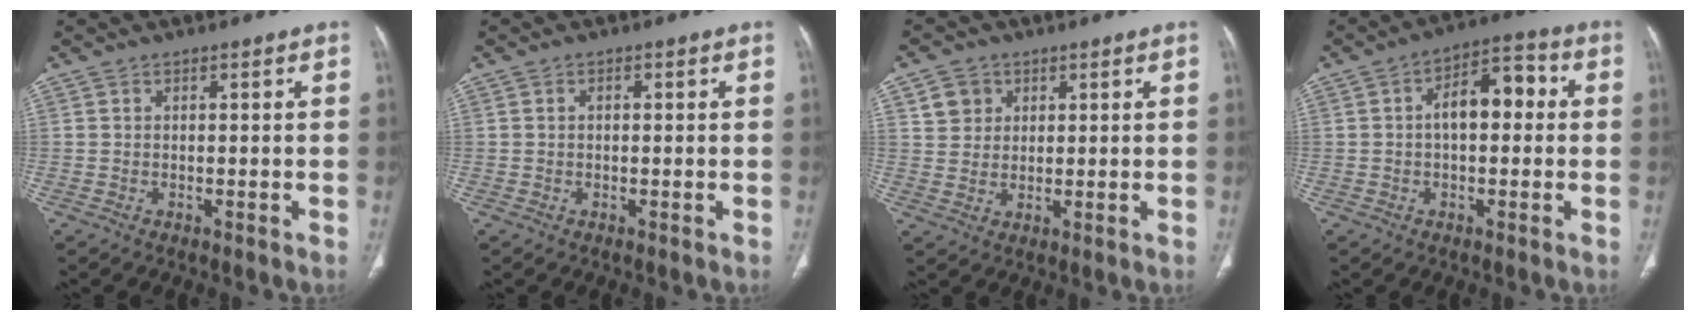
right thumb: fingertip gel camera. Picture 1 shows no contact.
{"total": 0.7, "force": [0.1, 0.5, 0.5], "torque": [-0.010, 0.003, 0.001]}
{"total": 5.1, "force": [2.2, 4.4, 1.3], "torque": [-0.005, -0.008, 0.042]}
{"total": 9.1, "force": [0.8, 5.0, 7.5], "torque": [-0.103, 0.034, 0.004]}